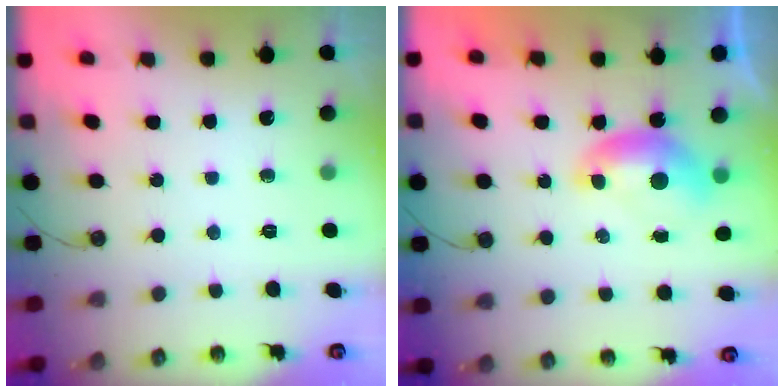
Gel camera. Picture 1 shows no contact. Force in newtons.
{"total": 0.0}